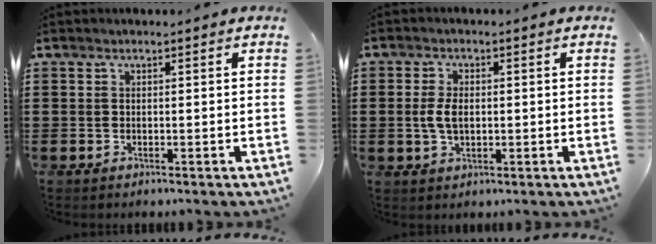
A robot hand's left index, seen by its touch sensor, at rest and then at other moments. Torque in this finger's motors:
{"motor_torque": [1.14, 0.48, 0.56, 0.10]}